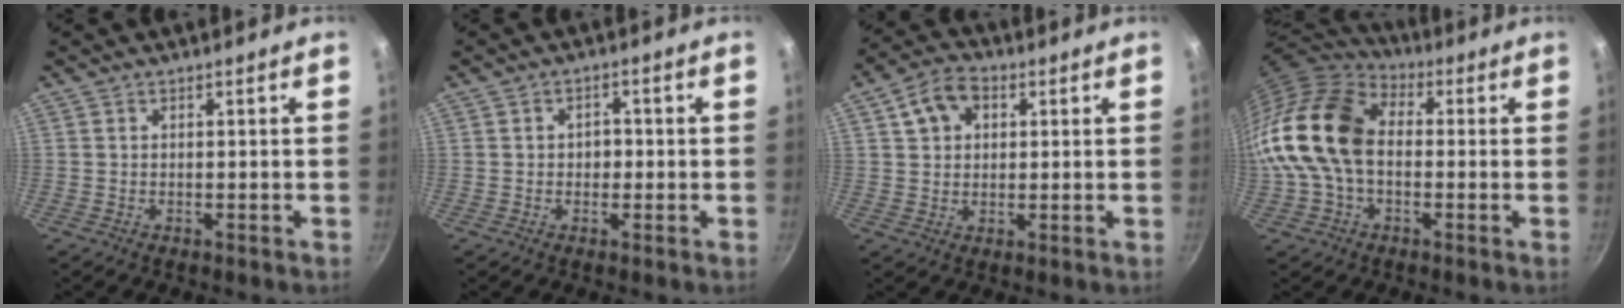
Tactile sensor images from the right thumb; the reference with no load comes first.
{"total": 2.8, "force": [-0.2, 2.3, 1.6], "torque": [-0.005, 0.009, -0.005]}
{"total": 7.8, "force": [2.5, 5.7, 4.6], "torque": [-0.062, 0.010, 0.037]}
{"total": 17.8, "force": [-0.5, 12.2, 12.9], "torque": [-0.236, 0.038, -0.025]}